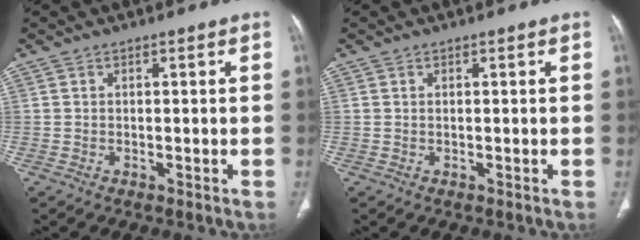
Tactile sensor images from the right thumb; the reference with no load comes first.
{"total": 0.0}